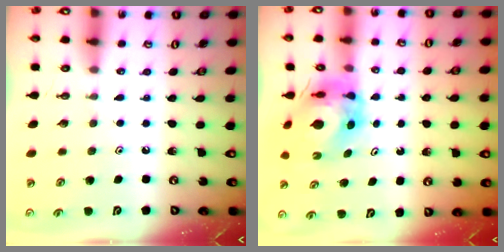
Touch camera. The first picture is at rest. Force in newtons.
{"total": 7.1, "press": 7.0, "slide": 0.8}